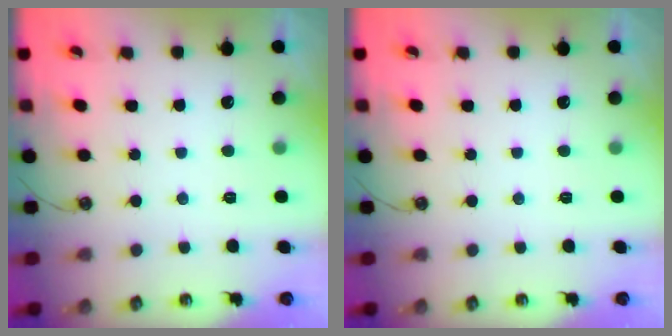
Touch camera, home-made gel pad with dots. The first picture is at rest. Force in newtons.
{"total": 0.0}